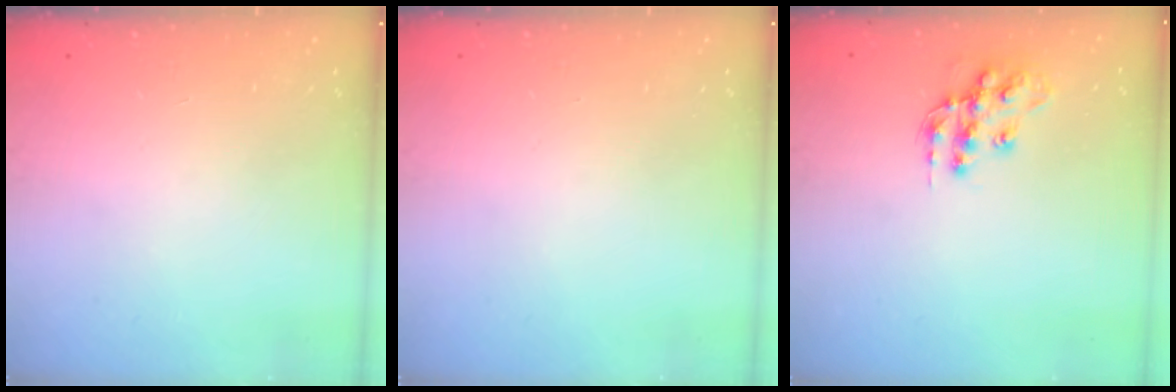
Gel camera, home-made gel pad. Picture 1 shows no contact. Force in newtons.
{"total": 0.0}
{"total": 13.0, "press": 13.0, "slide": 1.0}